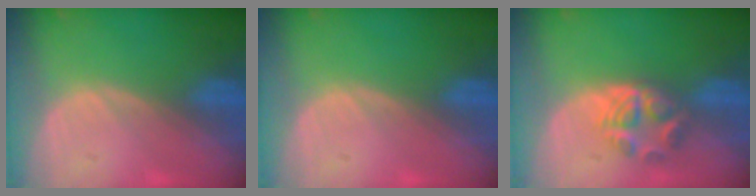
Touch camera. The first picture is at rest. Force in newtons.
{"total": 0.0}
{"total": 6.1, "press": 5.0, "slide": 3.4}